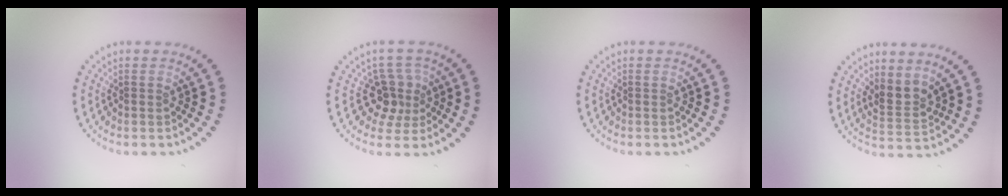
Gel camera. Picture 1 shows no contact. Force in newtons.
{"total": 2.9, "press": 2.4, "slide": 1.6}
{"total": 0.0}
{"total": 2.5, "press": 2.1, "slide": 1.4}